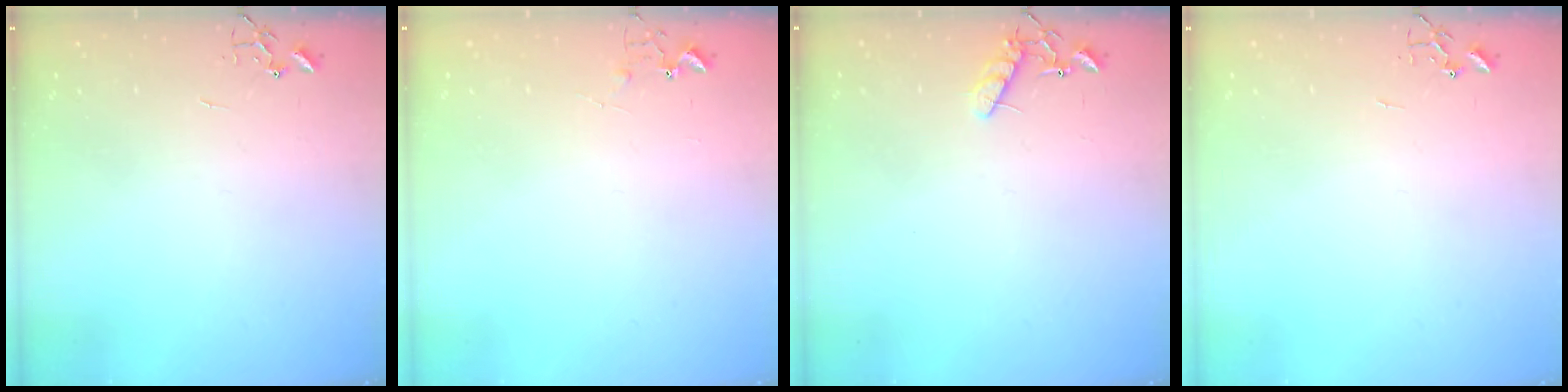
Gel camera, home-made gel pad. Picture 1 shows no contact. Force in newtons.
{"total": 5.4, "press": 5.4, "slide": 0.7}
{"total": 8.1, "press": 8.1, "slide": 0.3}
{"total": 0.0}